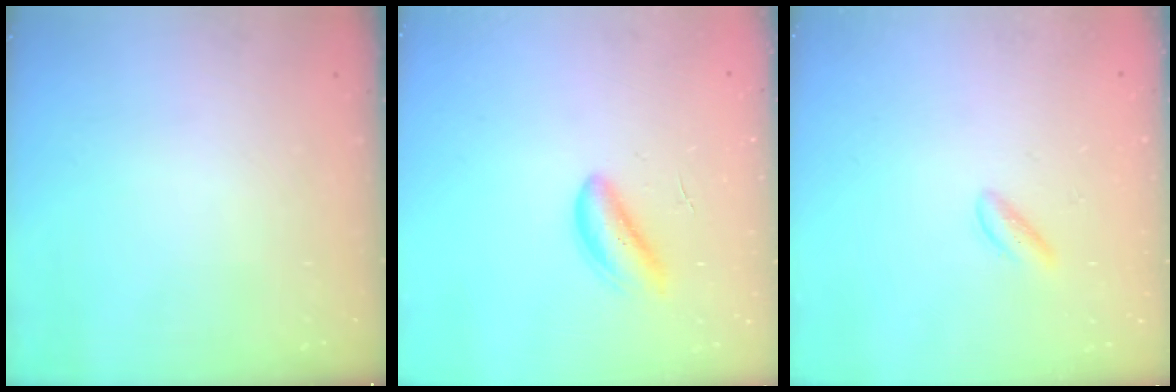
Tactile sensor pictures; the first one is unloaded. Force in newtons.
{"total": 3.1, "press": 3.0, "slide": 0.5}
{"total": 1.6, "press": 1.5, "slide": 0.5}